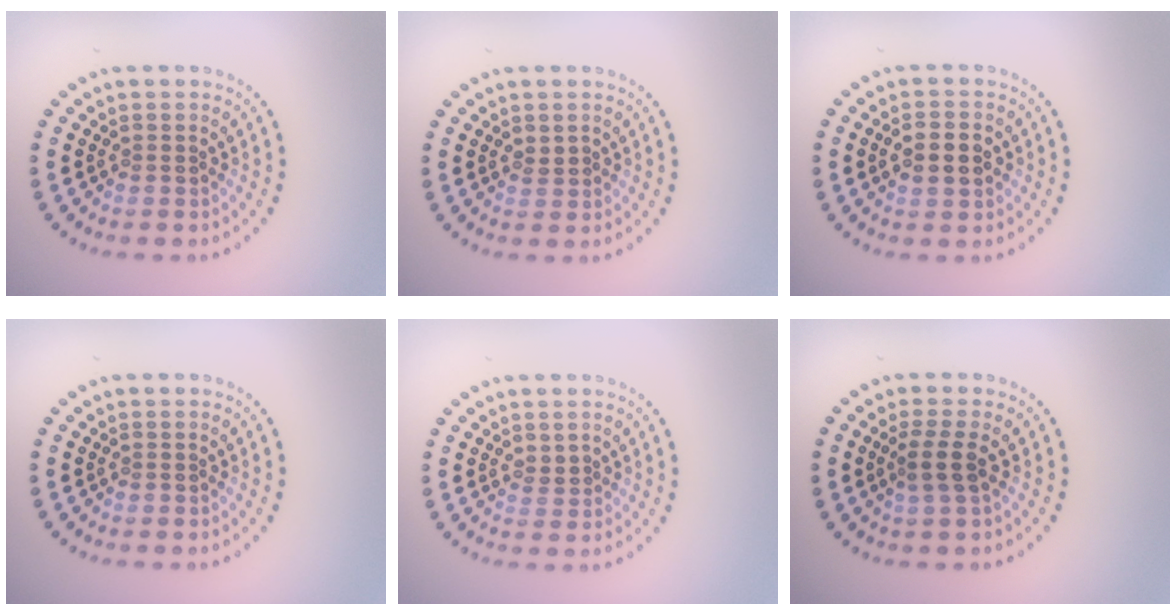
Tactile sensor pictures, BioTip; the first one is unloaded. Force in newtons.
{"total": 0.9, "press": 0.8, "slide": 0.2}
{"total": 3.1, "press": 3.1, "slide": 0.1}
{"total": 0.0}
{"total": 0.9, "press": 0.8, "slide": 0.5}
{"total": 2.2, "press": 1.7, "slide": 1.4}